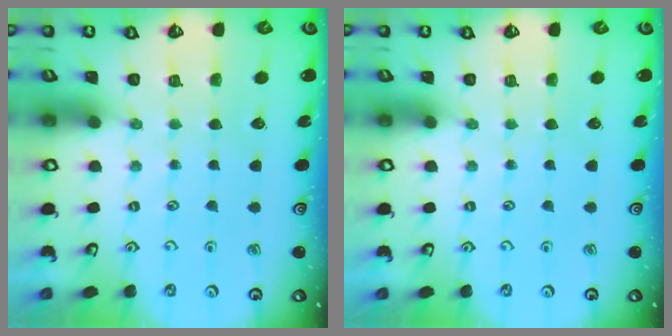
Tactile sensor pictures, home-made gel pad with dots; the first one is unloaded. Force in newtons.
{"total": 0.0}